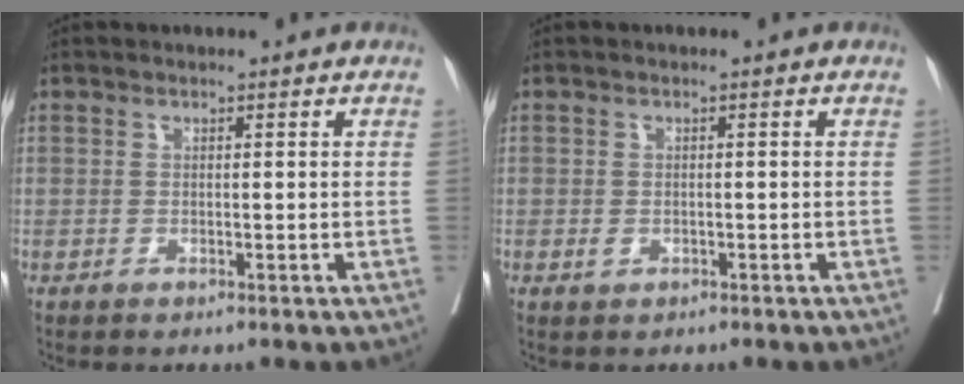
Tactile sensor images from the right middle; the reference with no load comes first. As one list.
[{"total": 1.1, "force": [-0.4, 0.8, 0.6], "torque": [-0.012, 0.001, -0.001]}]